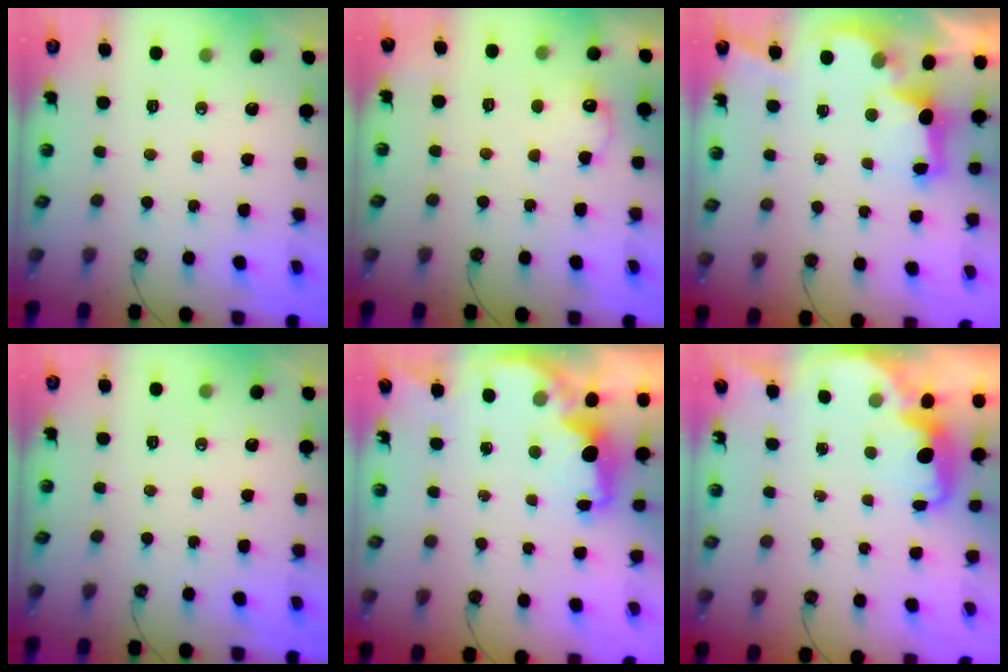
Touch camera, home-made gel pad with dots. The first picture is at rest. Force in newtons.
{"total": 9.8, "press": 9.8, "slide": 0.5}
{"total": 2.6, "press": 2.5, "slide": 0.9}
{"total": 0.0}
{"total": 2.8, "press": 2.6, "slide": 0.9}
{"total": 2.3, "press": 2.2, "slide": 0.6}